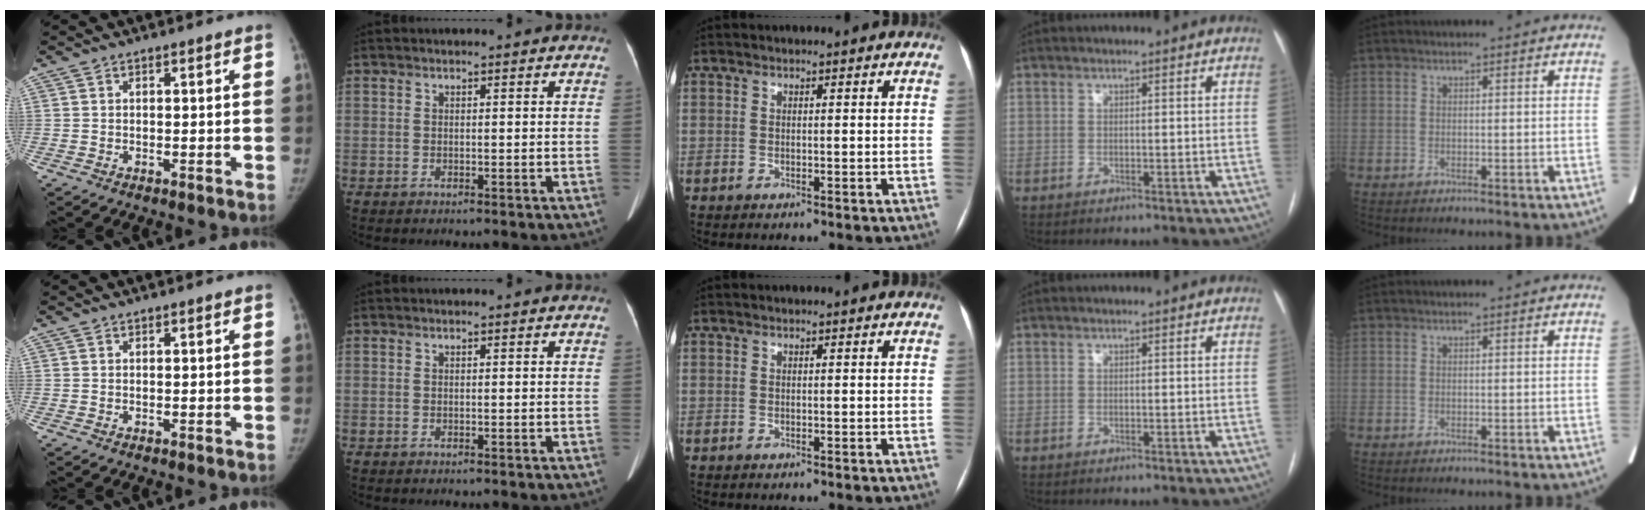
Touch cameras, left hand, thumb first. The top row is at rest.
{}